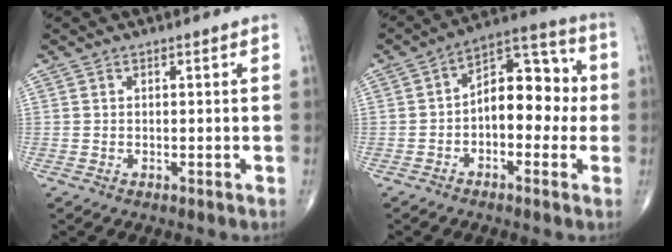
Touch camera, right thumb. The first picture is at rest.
{"total": 12.1, "force": [-0.9, 7.3, 9.6], "torque": [-0.103, 0.042, -0.027]}